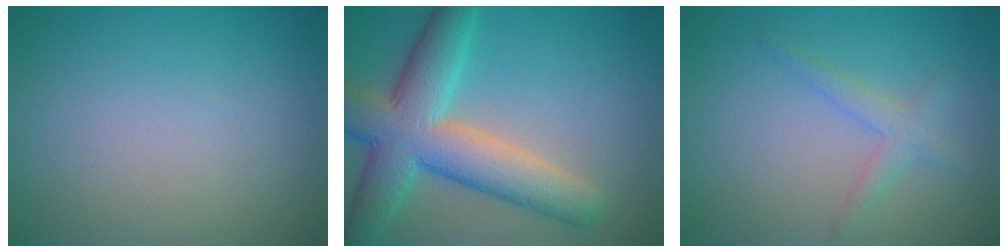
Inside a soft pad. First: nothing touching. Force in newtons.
{"total": 9.1, "press": 9.1, "slide": 0.3}
{"total": 1.8, "press": 1.8, "slide": 0.1}